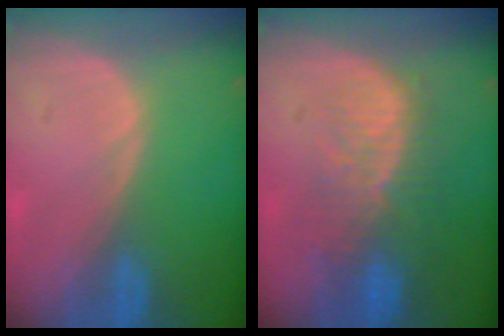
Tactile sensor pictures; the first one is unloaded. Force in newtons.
{"total": 10.1, "press": 8.5, "slide": 5.6}